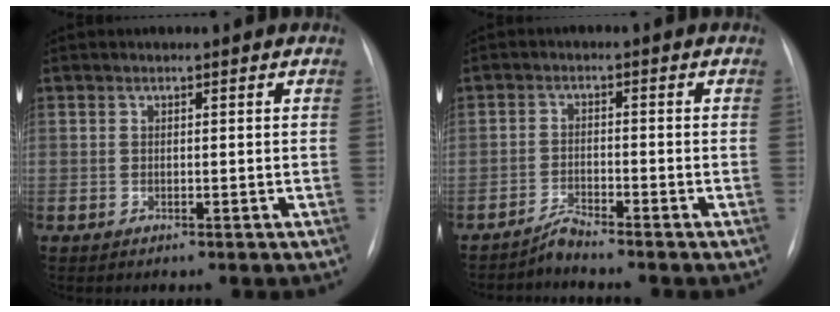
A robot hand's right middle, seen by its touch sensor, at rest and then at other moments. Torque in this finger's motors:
{"motor_torque": [-0.38, -0.53, 0.03, 0.00]}